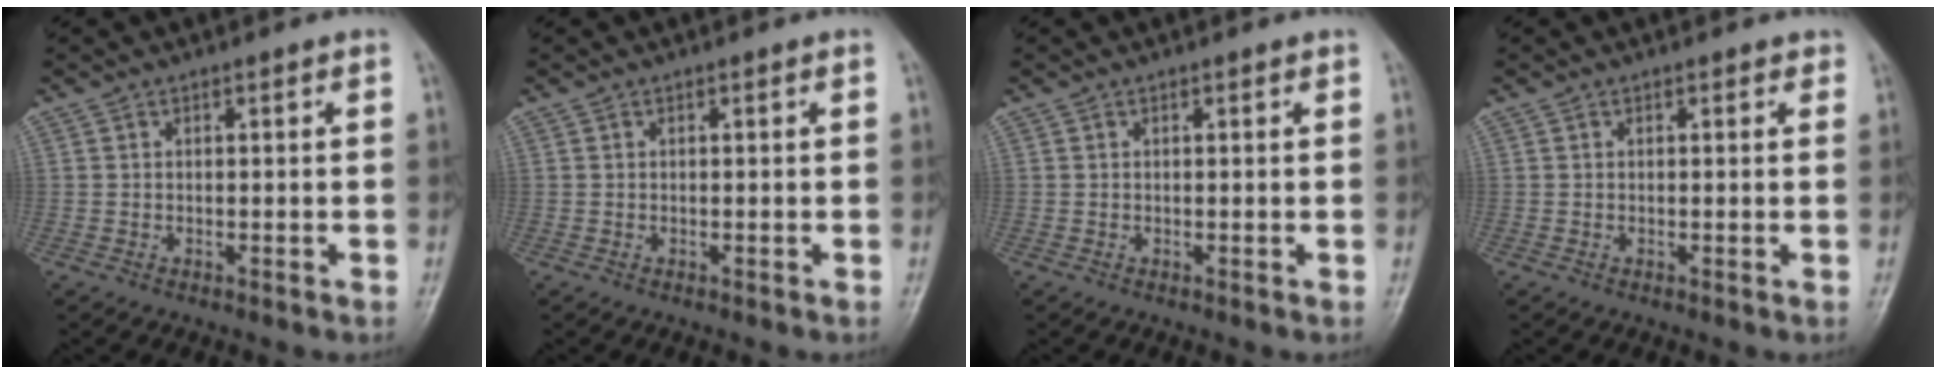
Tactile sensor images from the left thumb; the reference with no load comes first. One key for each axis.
{"total": 0.0}
{"total": 0.5, "fx": 0.4, "fy": 0.3, "fz": 0.2, "tx": -0.005, "ty": -0.002, "tz": 0.001}
{"total": 1.0, "fx": 0.7, "fy": 0.7, "fz": 0.3, "tx": 0.010, "ty": -0.002, "tz": 0.001}